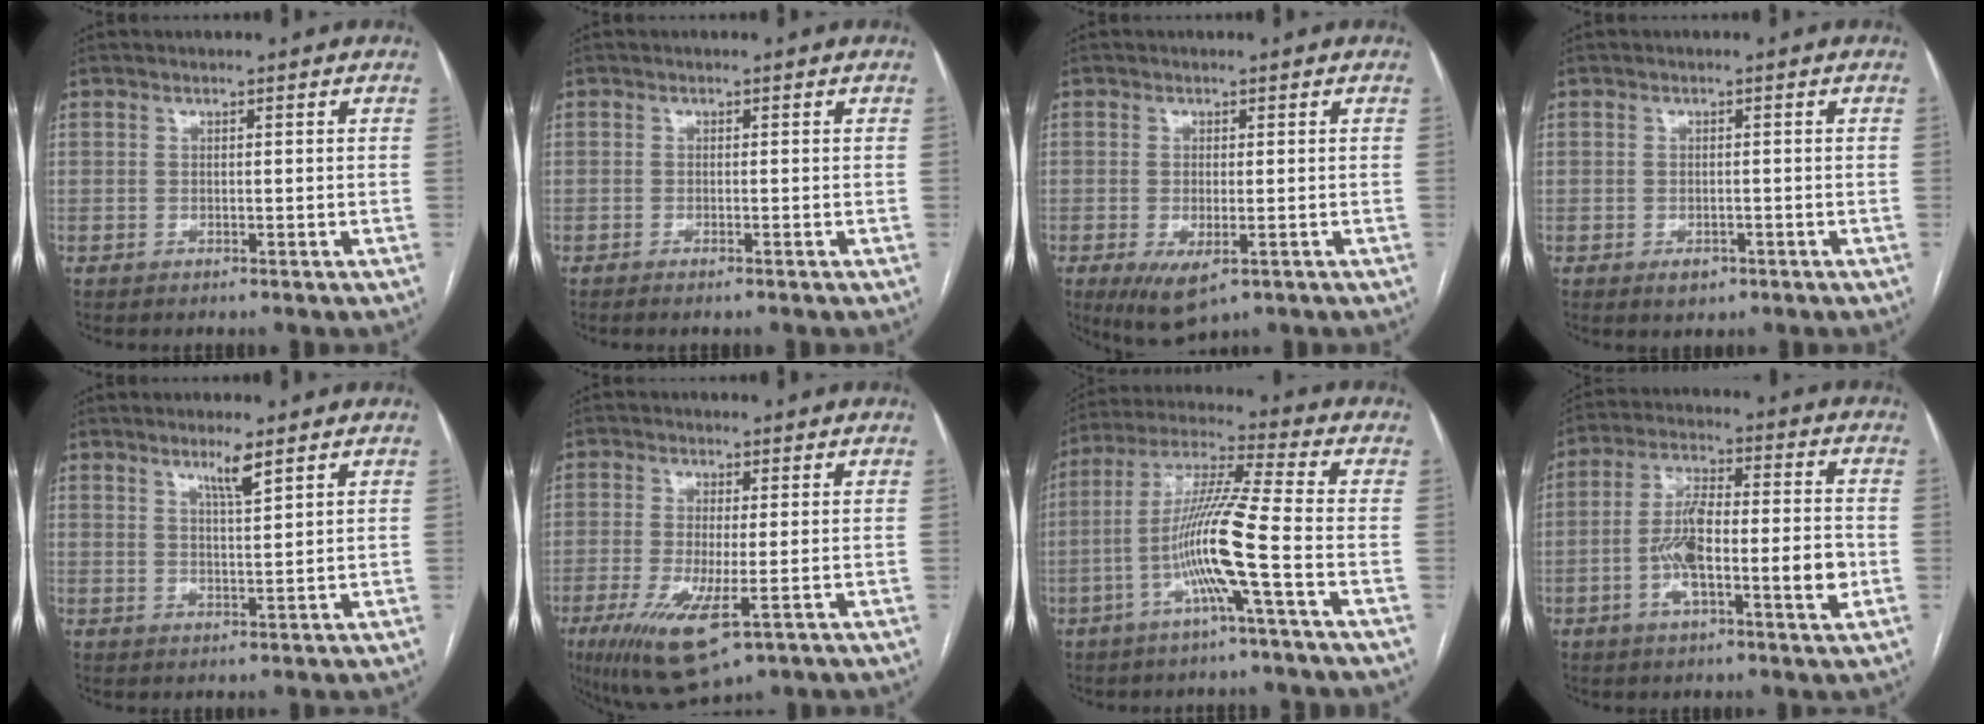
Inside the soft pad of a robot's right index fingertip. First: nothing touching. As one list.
[{"total": 0.9, "force": [-0.7, 0.0, 0.6], "torque": [-0.013, -0.001, -0.013]}, {"total": 5.9, "force": [-2.6, 2.3, 4.8], "torque": [-0.079, -0.016, -0.030]}, {"total": 2.1, "force": [-1.1, 1.6, 1.0], "torque": [-0.009, 0.002, -0.009]}, {"total": 3.6, "force": [2.4, 0.0, 2.6], "torque": [-0.051, -0.006, 0.045]}, {"total": 9.9, "force": [-3.8, 2.3, 8.9], "torque": [-0.168, -0.030, -0.058]}, {"total": 11.7, "force": [-3.6, -1.3, 11.1], "torque": [-0.213, 0.005, -0.074]}, {"total": 12.5, "force": [-2.5, 3.0, 11.9], "torque": [-0.205, 0.018, -0.041]}]